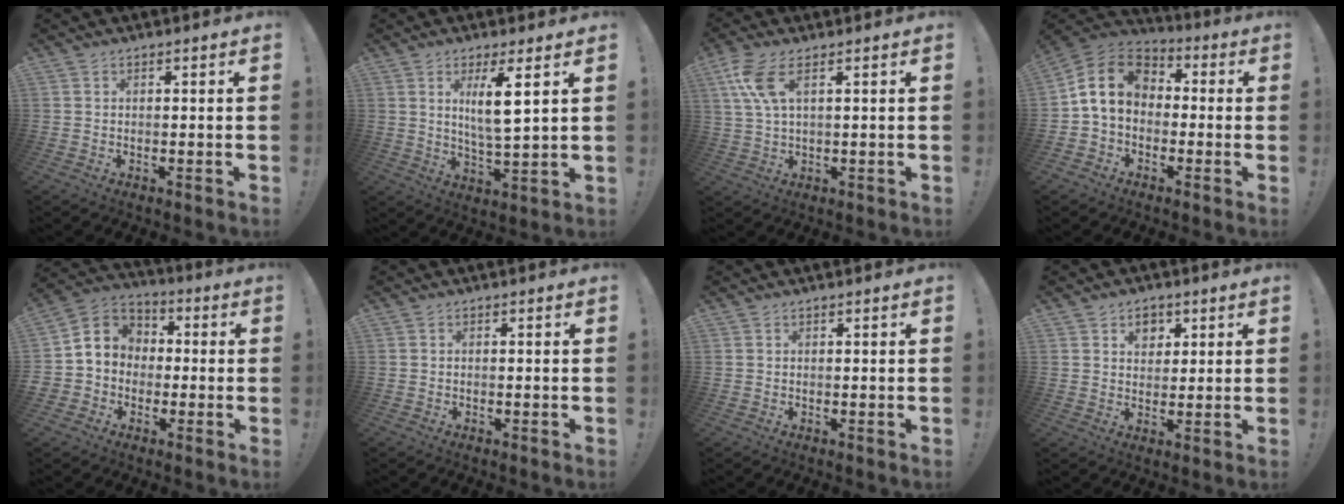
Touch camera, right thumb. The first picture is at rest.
{"total": 9.0, "force": [3.6, 1.2, 8.1], "torque": [-0.136, -0.022, 0.052]}
{"total": 7.7, "force": [3.5, 3.0, 6.2], "torque": [-0.131, -0.010, 0.064]}
{"total": 12.3, "force": [1.1, 9.2, 8.1], "torque": [-0.146, 0.016, 0.027]}
{"total": 7.8, "force": [-1.1, 7.5, 2.2], "torque": [-0.037, 0.024, -0.009]}
{"total": 0.0}
{"total": 0.0}
{"total": 5.7, "force": [2.8, 4.5, 2.0], "torque": [-0.017, -0.011, 0.047]}